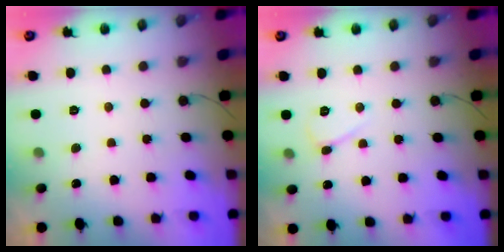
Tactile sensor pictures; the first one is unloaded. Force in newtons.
{"total": 4.0, "press": 3.9, "slide": 0.5}